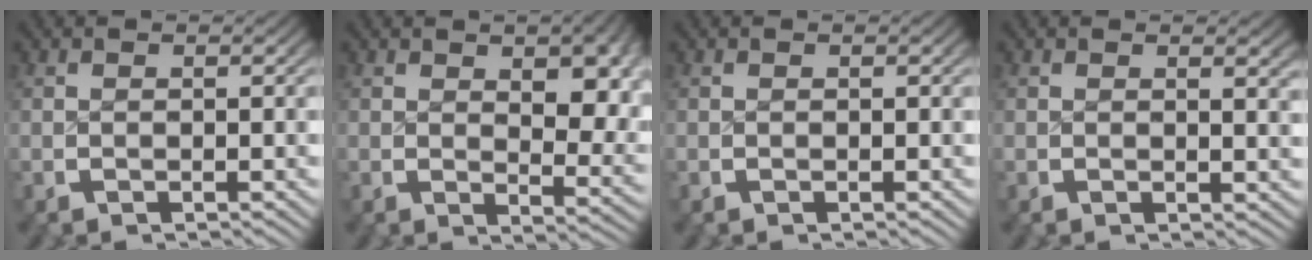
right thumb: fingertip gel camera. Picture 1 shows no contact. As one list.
[{"total": 4.4, "force": [1.6, 1.9, 3.6], "torque": [-0.036, -0.014, 0.028]}, {"total": 0.0}, {"total": 1.1, "force": [0.7, 0.1, 0.9], "torque": [-0.010, -0.005, 0.010]}]